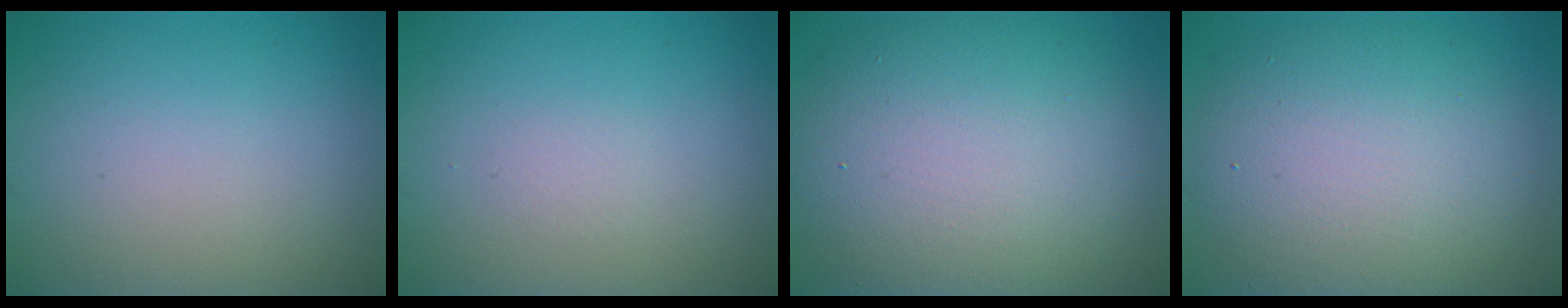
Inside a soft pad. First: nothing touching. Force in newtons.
{"total": 0.6, "press": 0.6, "slide": 0.1}
{"total": 11.8, "press": 11.8, "slide": 0.5}
{"total": 9.3, "press": 9.3, "slide": 0.3}